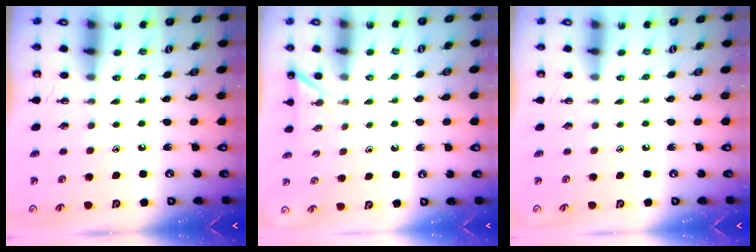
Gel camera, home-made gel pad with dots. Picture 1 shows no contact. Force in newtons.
{"total": 2.3, "press": 2.3, "slide": 0.2}
{"total": 0.0}